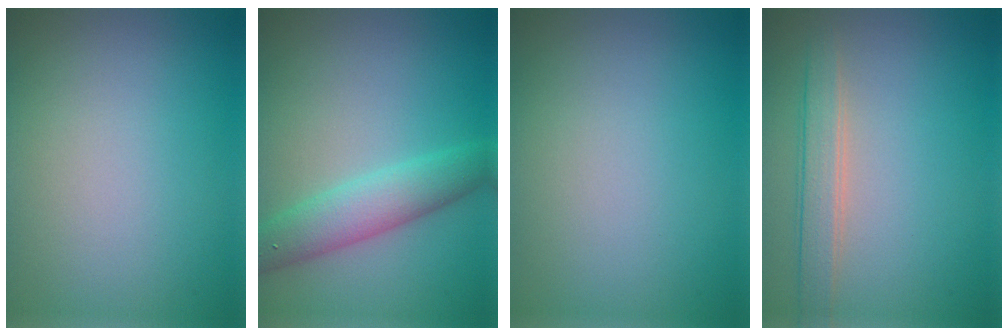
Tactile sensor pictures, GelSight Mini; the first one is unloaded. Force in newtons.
{"total": 4.1, "press": 4.1, "slide": 0.0}
{"total": 0.0}
{"total": 2.6, "press": 2.6, "slide": 0.2}